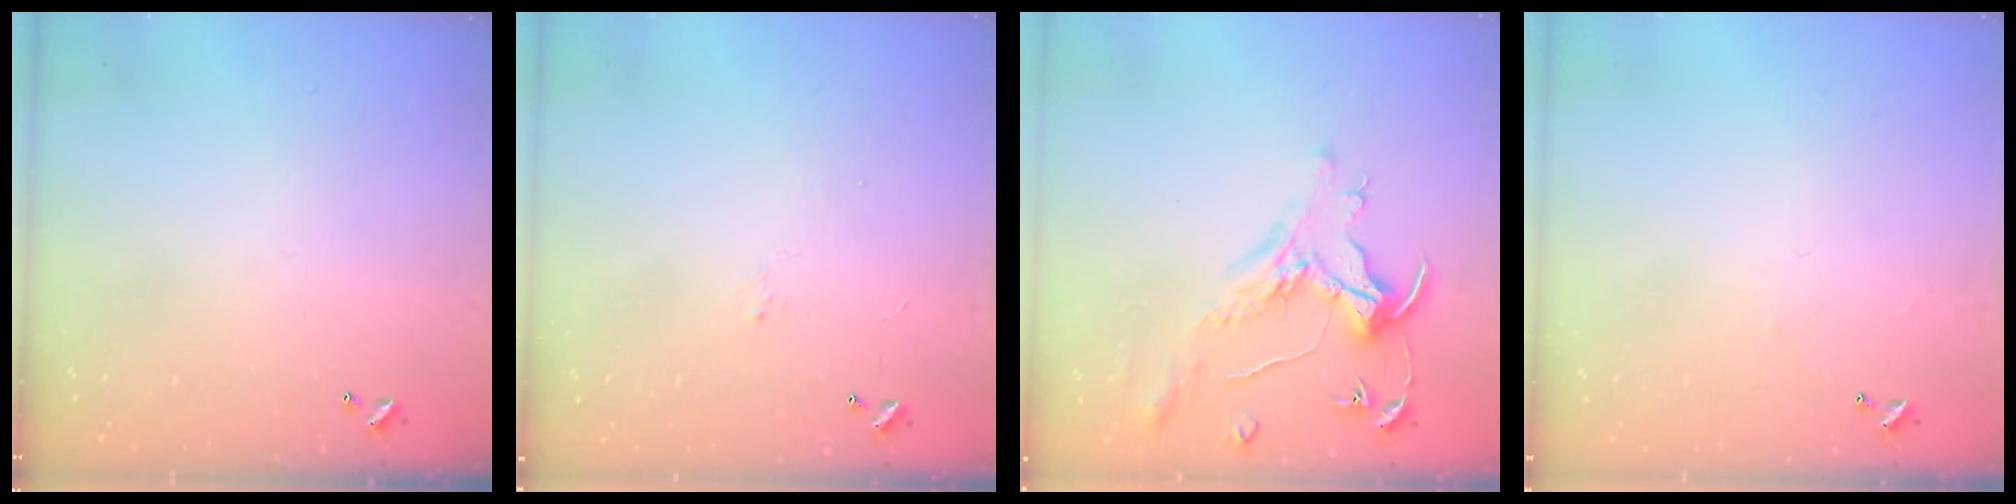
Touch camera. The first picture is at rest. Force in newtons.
{"total": 0.6, "press": 0.2, "slide": 0.6}
{"total": 1.5, "press": 1.3, "slide": 0.7}
{"total": 2.3, "press": 2.2, "slide": 0.3}